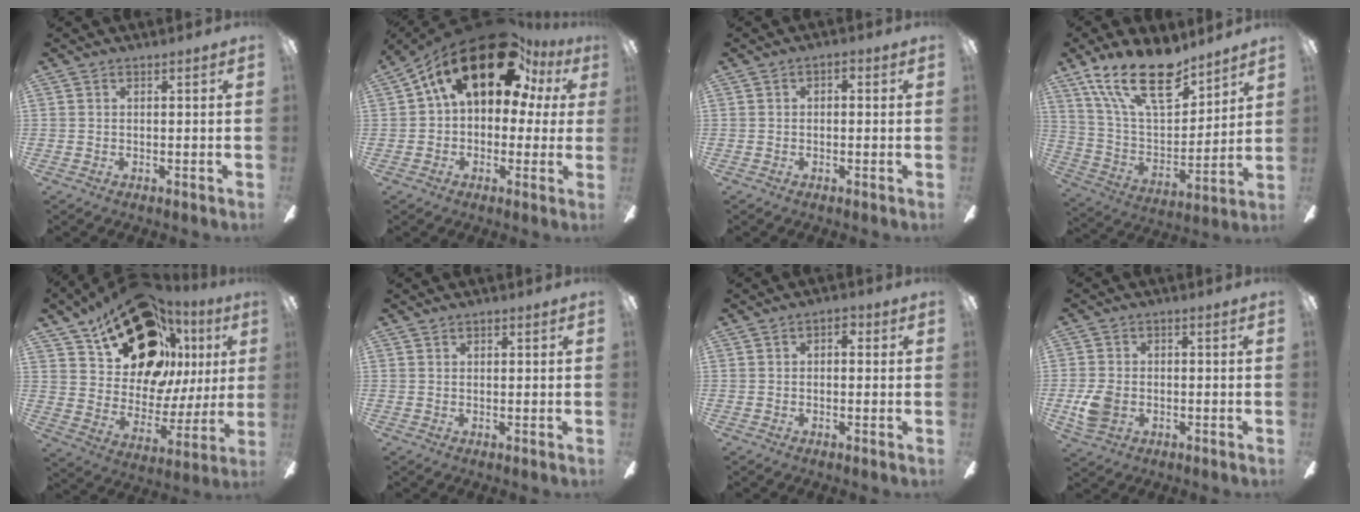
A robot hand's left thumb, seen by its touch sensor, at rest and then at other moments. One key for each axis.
{"total": 21.6, "fx": 11.8, "fy": 10.9, "fz": 14.4, "tx": -0.243, "ty": -0.060, "tz": 0.201}
{"total": 1.3, "fx": -0.6, "fy": 0.9, "fz": 0.8, "tx": -0.012, "ty": 0.007, "tz": -0.013}
{"total": 21.5, "fx": 14.3, "fy": 9.4, "fz": 13.0, "tx": -0.238, "ty": -0.079, "tz": 0.254}
{"total": 24.4, "fx": 13.9, "fy": 14.1, "fz": 14.2, "tx": -0.221, "ty": -0.069, "tz": 0.259}
{"total": 0.7, "fx": 0.5, "fy": 0.4, "fz": 0.2, "tx": 0.004, "ty": -0.001, "tz": 0.008}
{"total": 2.0, "fx": -0.2, "fy": 1.4, "fz": 1.4, "tx": -0.018, "ty": 0.006, "tz": -0.006}
{"total": 6.5, "fx": -1.8, "fy": 4.7, "fz": 4.1, "tx": -0.083, "ty": 0.007, "tz": -0.034}